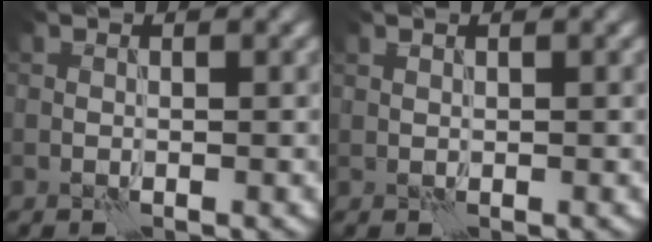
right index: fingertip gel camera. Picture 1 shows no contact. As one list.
[{"total": 0.0}]